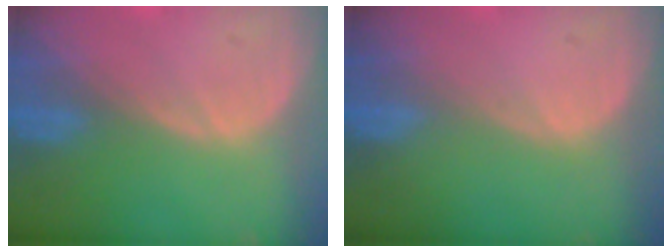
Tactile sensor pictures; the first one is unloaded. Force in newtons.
{"total": 0.0}